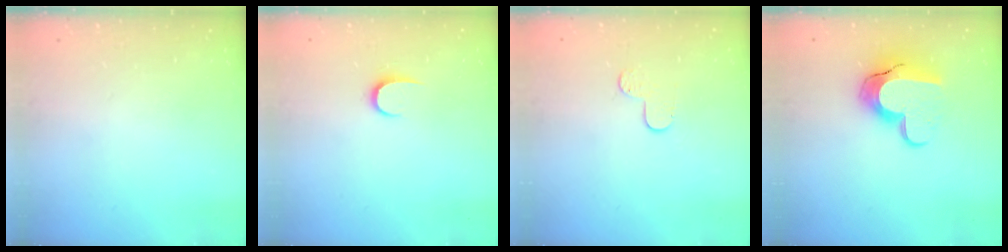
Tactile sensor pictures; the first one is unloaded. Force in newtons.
{"total": 5.4, "press": 5.4, "slide": 0.5}
{"total": 3.8, "press": 3.8, "slide": 0.3}
{"total": 12.9, "press": 12.9, "slide": 0.9}